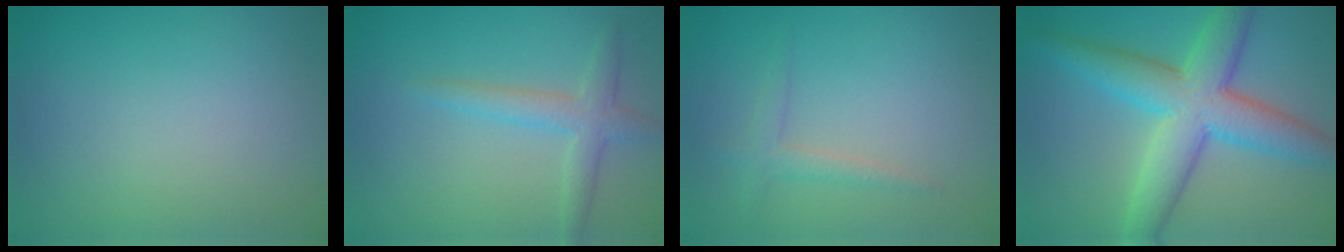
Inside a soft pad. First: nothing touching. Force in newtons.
{"total": 2.7, "press": 2.7, "slide": 0.1}
{"total": 1.6, "press": 1.5, "slide": 0.1}
{"total": 7.7, "press": 7.7, "slide": 0.3}